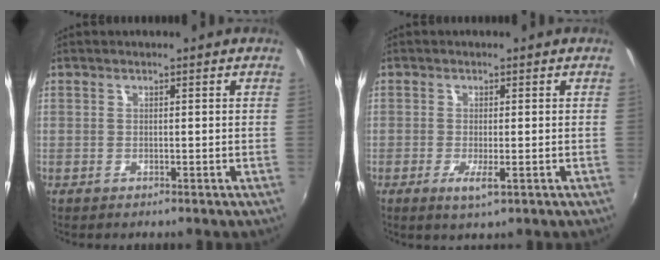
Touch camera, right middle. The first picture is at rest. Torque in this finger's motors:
{"motor_torque": [1.03, -1.11, 0.00, 0.04]}